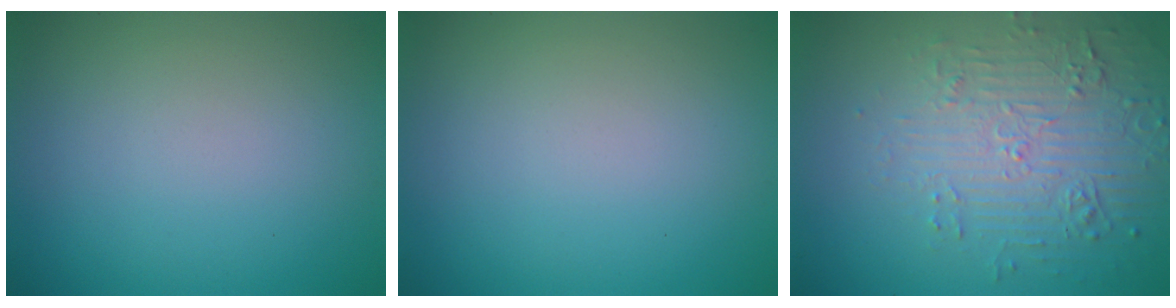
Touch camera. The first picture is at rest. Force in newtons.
{"total": 0.0}
{"total": 5.2, "press": 3.7, "slide": 3.6}